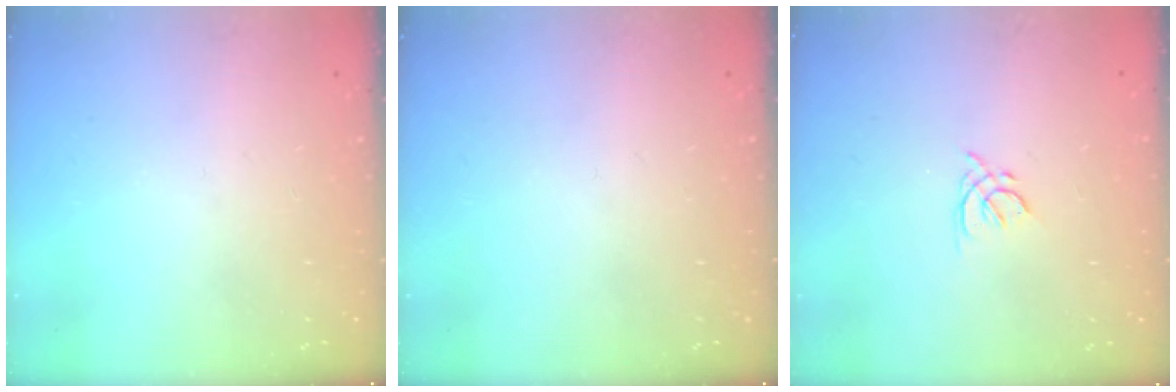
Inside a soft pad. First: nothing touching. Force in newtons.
{"total": 0.0}
{"total": 2.7, "press": 2.7, "slide": 0.3}